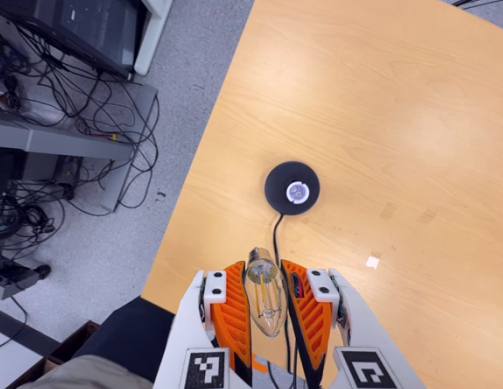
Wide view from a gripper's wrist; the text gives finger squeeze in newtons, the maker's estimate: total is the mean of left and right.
{"total": 21.8, "left": 23.5, "right": 20.0}